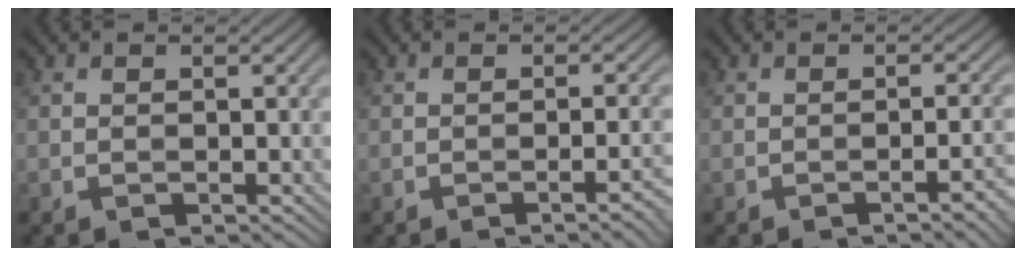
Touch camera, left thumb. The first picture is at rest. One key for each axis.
{"total": 3.4, "fx": -1.6, "fy": 0.7, "fz": 2.9, "tx": -0.035, "ty": 0.013, "tz": -0.026}
{"total": 3.4, "fx": -1.7, "fy": 0.7, "fz": 2.9, "tx": -0.034, "ty": 0.015, "tz": -0.028}